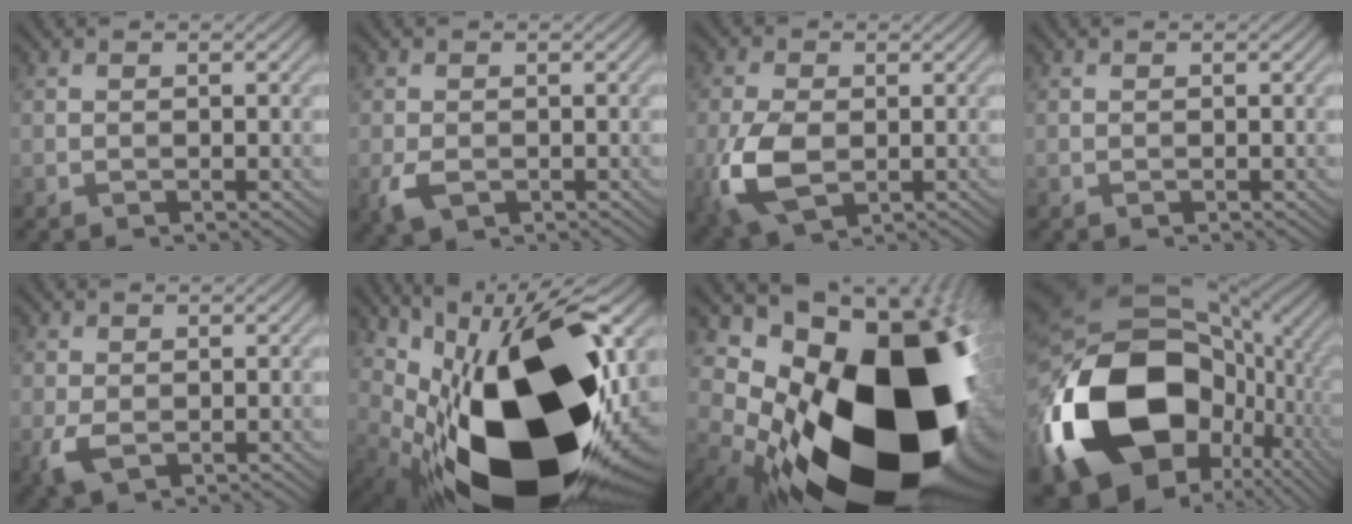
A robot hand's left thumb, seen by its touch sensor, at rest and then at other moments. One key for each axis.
{"total": 3.9, "fx": -0.8, "fy": 3.0, "fz": 2.3, "tx": -0.068, "ty": -0.005, "tz": -0.019}
{"total": 8.9, "fx": -1.7, "fy": 6.0, "fz": 6.4, "tx": -0.179, "ty": -0.009, "tz": -0.037}
{"total": 0.0}
{"total": 3.9, "fx": -0.3, "fy": 2.9, "fz": 2.5, "tx": -0.073, "ty": -0.006, "tz": -0.008}
{"total": 22.7, "fx": -1.6, "fy": 11.9, "fz": 19.3, "tx": -0.320, "ty": -0.053, "tz": -0.014}
{"total": 23.3, "fx": -2.2, "fy": 14.9, "fz": 17.8, "tx": -0.310, "ty": -0.070, "tz": -0.010}
{"total": 22.0, "fx": -3.9, "fy": 16.3, "fz": 14.2, "tx": -0.357, "ty": -0.020, "tz": -0.060}